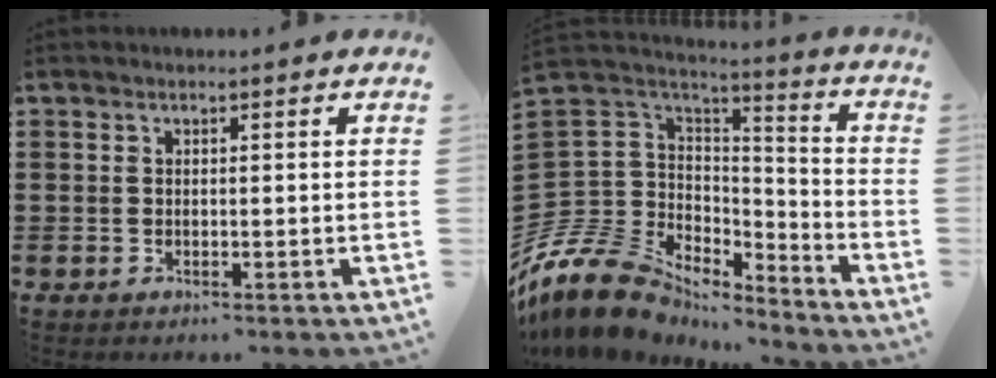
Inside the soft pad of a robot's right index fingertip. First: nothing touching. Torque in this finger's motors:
{"motor_torque": [-0.32, 0.73, -0.48, -0.21]}